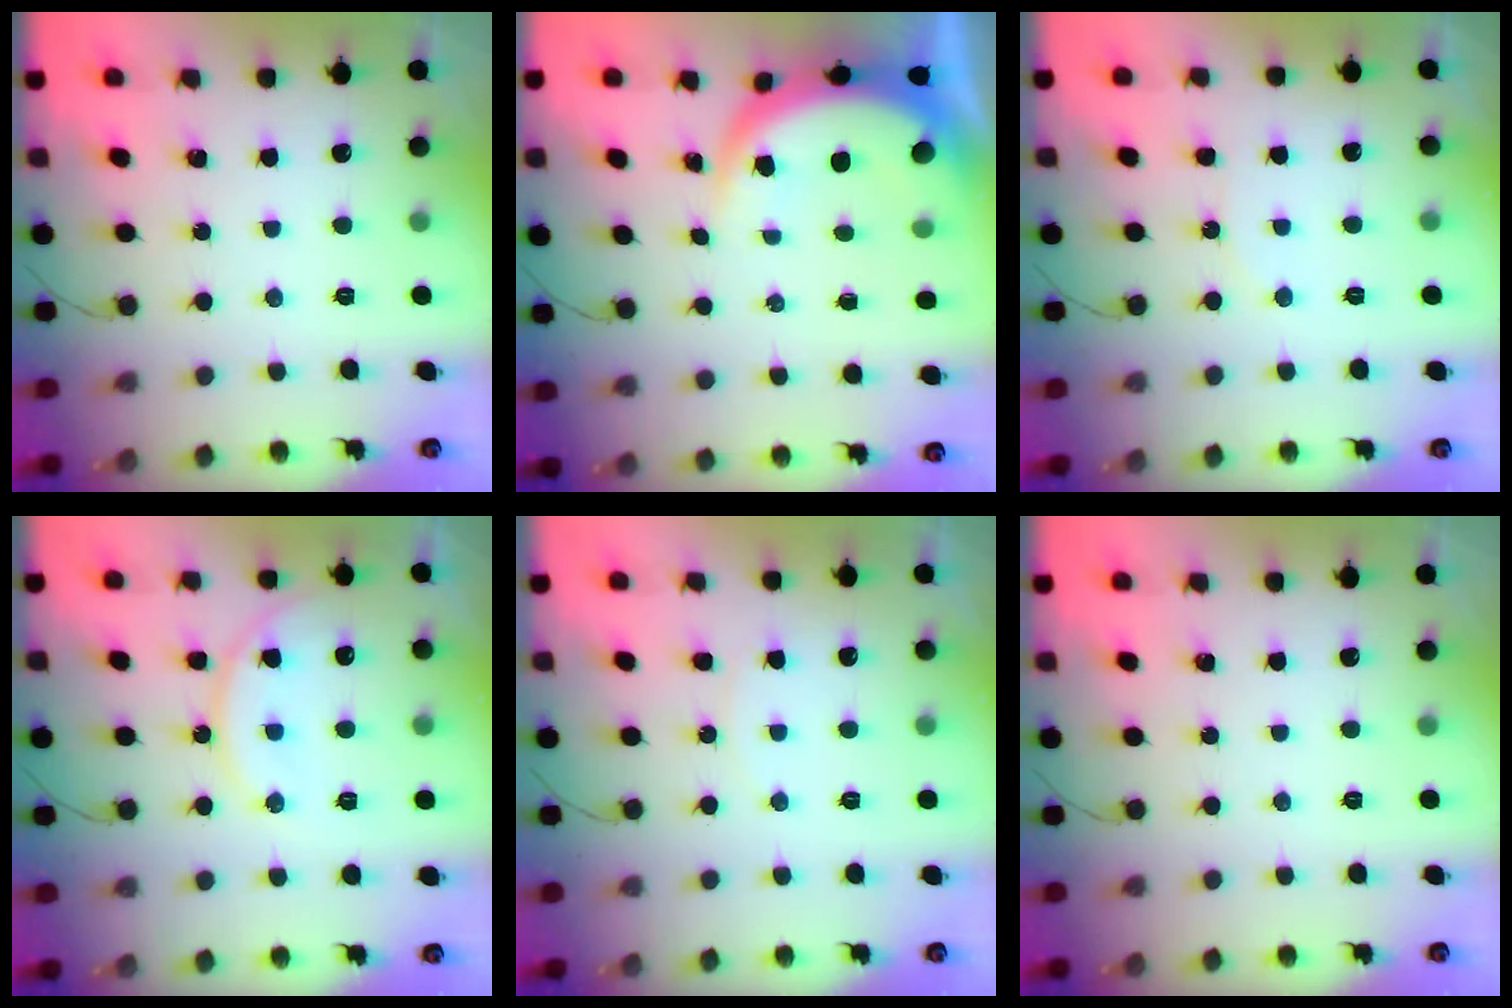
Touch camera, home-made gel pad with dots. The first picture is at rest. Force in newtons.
{"total": 6.5, "press": 6.4, "slide": 1.0}
{"total": 5.1, "press": 5.0, "slide": 0.4}
{"total": 13.8, "press": 13.8, "slide": 1.3}
{"total": 5.7, "press": 5.7, "slide": 0.1}
{"total": 0.0}